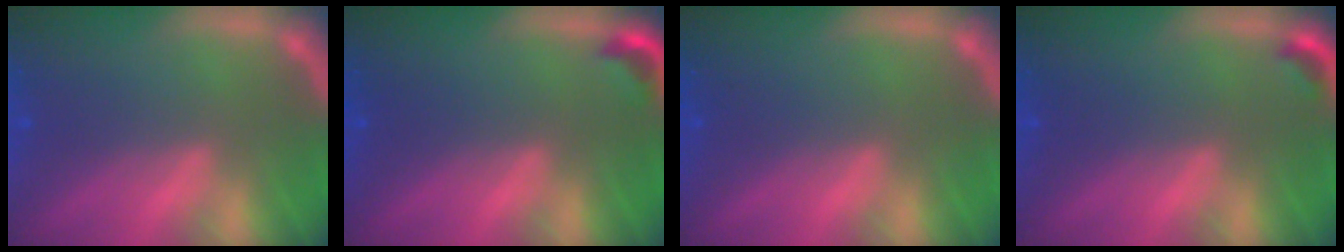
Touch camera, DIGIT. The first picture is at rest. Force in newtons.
{"total": 1.4}
{"total": 0.0}
{"total": 0.9}